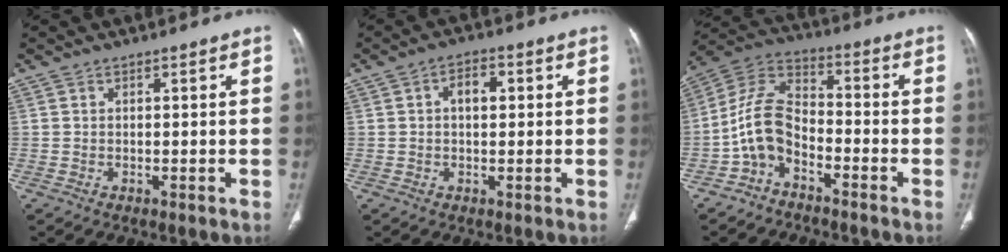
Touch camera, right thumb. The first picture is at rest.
{"total": 4.1, "force": [0.7, 2.3, 3.3], "torque": [-0.044, 0.008, 0.007]}
{"total": 9.8, "force": [-4.2, 5.9, 6.5], "torque": [-0.124, 0.062, -0.093]}